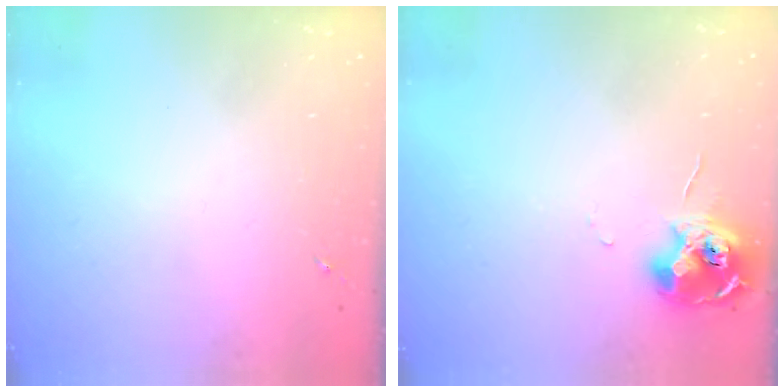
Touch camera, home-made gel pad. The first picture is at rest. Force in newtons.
{"total": 11.7, "press": 11.6, "slide": 1.0}